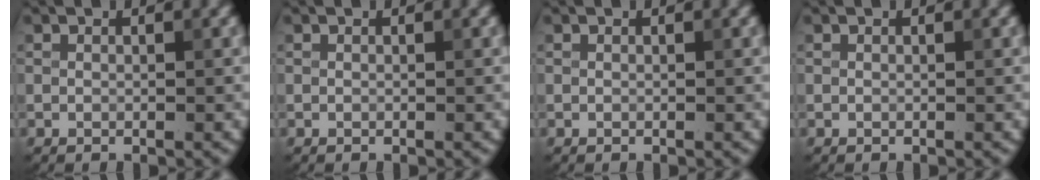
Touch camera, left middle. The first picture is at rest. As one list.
[{"total": 0.0}, {"total": 0.0}, {"total": 0.0}]